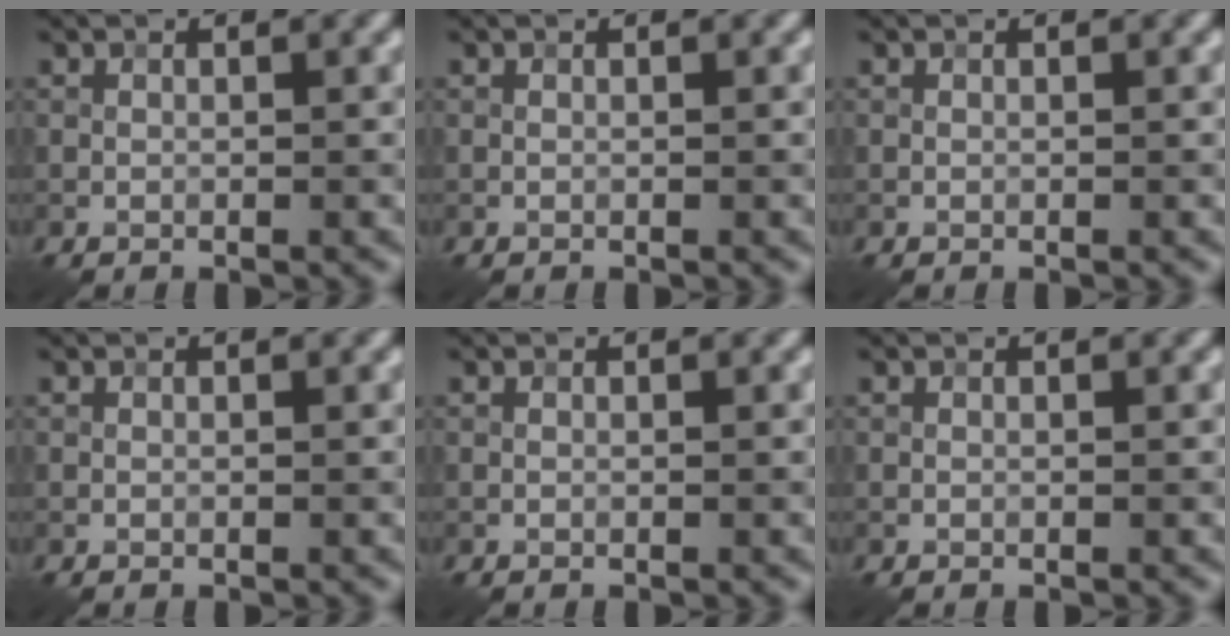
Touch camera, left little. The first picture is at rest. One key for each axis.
{"total": 0.0}
{"total": 0.0}
{"total": 0.0}
{"total": 0.0}
{"total": 0.0}